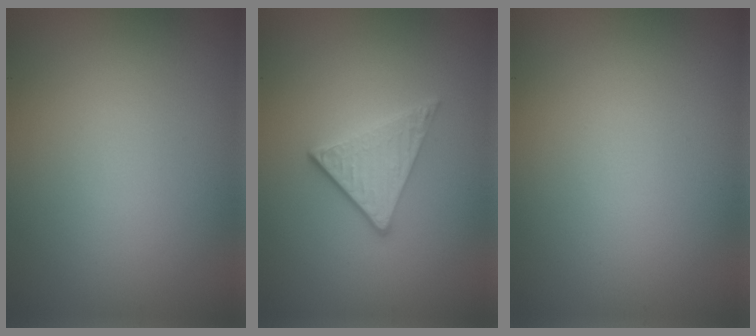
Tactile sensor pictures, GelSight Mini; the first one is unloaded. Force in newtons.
{"total": 2.8, "press": 2.5, "slide": 1.2}
{"total": 0.0}